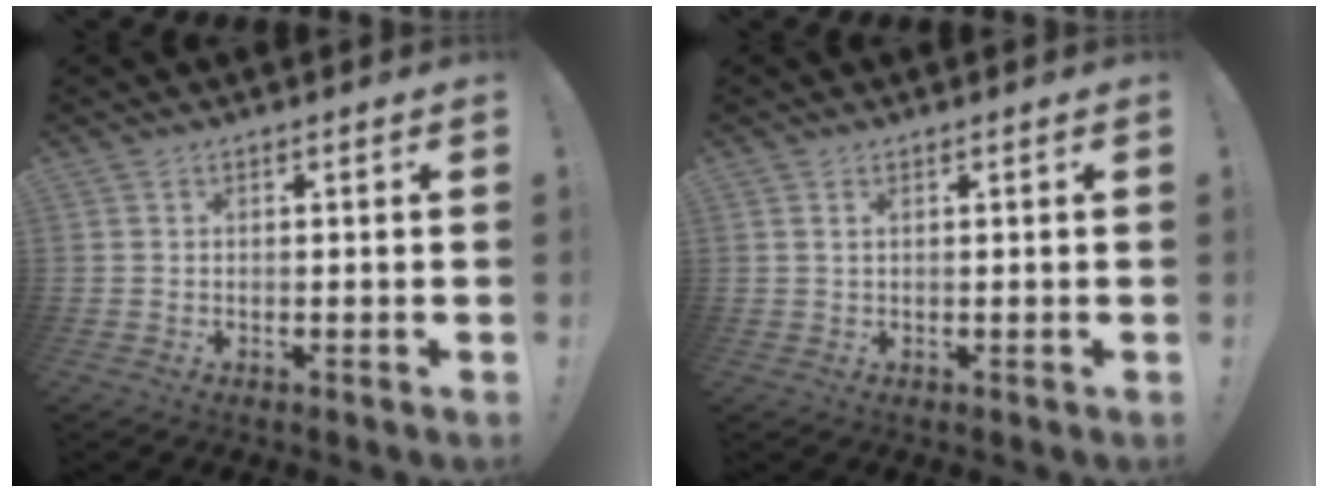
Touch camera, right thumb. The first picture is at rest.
{"total": 1.1, "force": [0.5, 0.5, 0.9], "torque": [-0.017, 0.001, 0.009]}